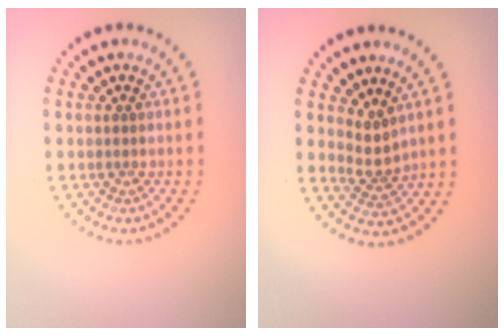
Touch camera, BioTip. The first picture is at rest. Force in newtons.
{"total": 2.3, "press": 1.6, "slide": 1.6}